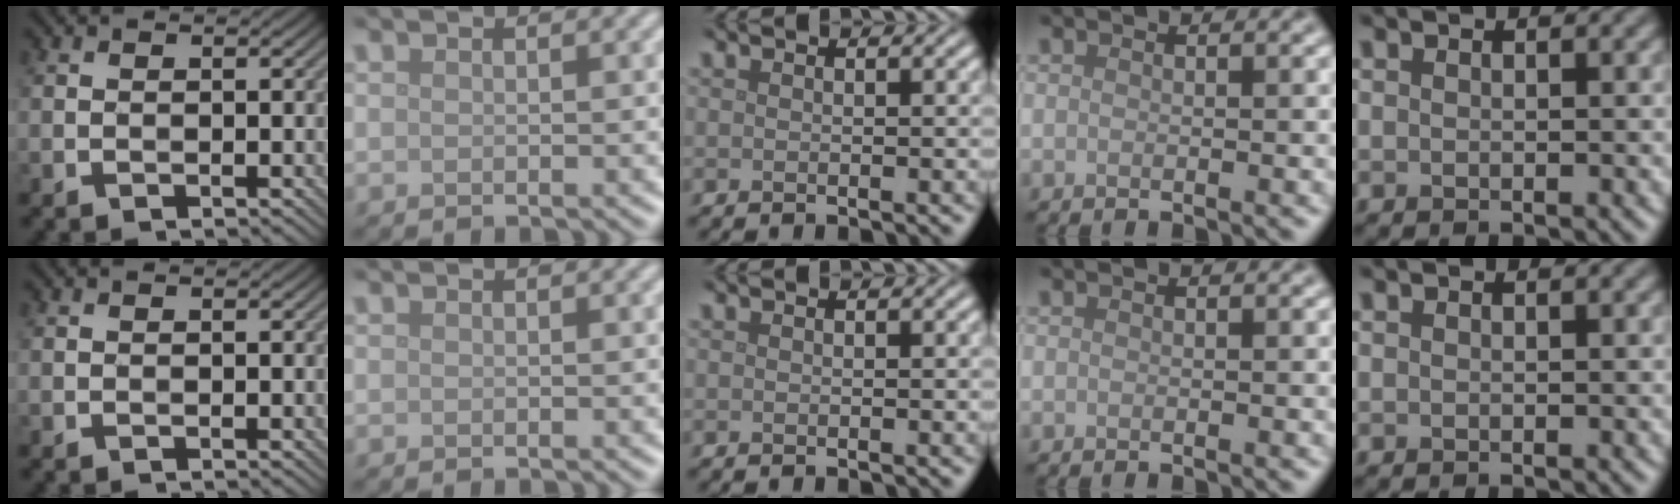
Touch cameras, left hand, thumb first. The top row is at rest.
{}